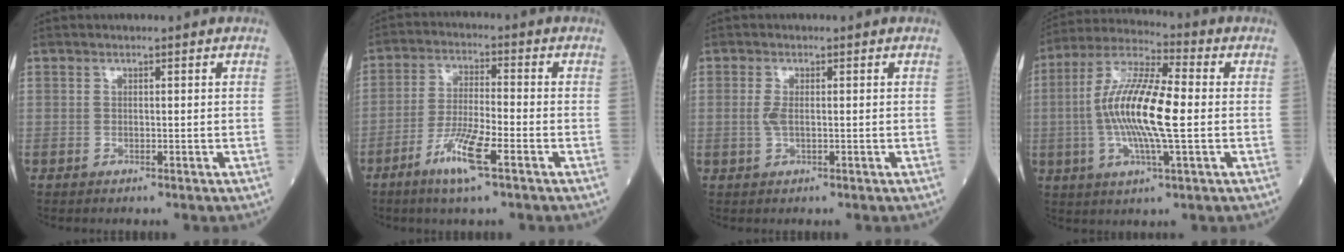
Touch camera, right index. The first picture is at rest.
{"total": 8.2, "force": [-4.4, 0.6, 6.9], "torque": [-0.136, -0.011, -0.085]}
{"total": 1.8, "force": [0.0, 0.6, 1.7], "torque": [-0.042, -0.001, 0.000]}
{"total": 14.6, "force": [-0.8, 2.2, 14.4], "torque": [-0.287, 0.005, -0.021]}